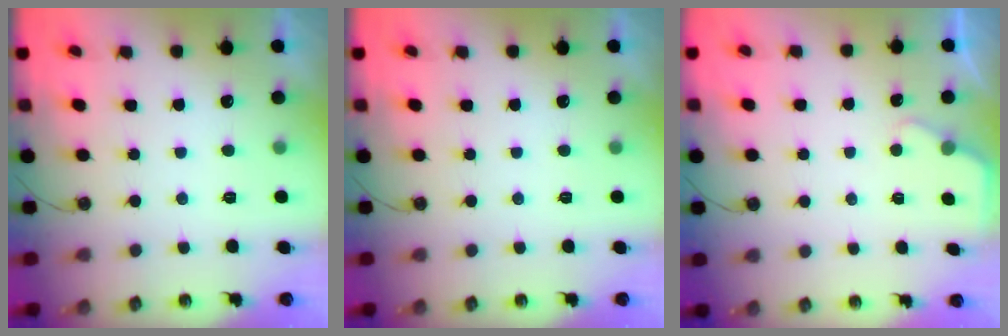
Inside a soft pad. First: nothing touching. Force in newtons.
{"total": 0.0}
{"total": 1.7, "press": 1.7, "slide": 0.3}